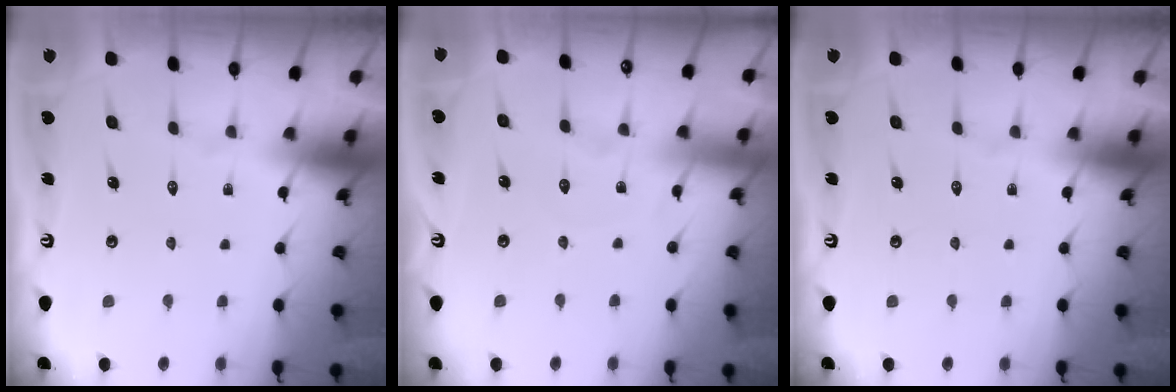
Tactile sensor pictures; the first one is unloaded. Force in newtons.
{"total": 2.8, "press": 2.8, "slide": 0.4}
{"total": 0.0}